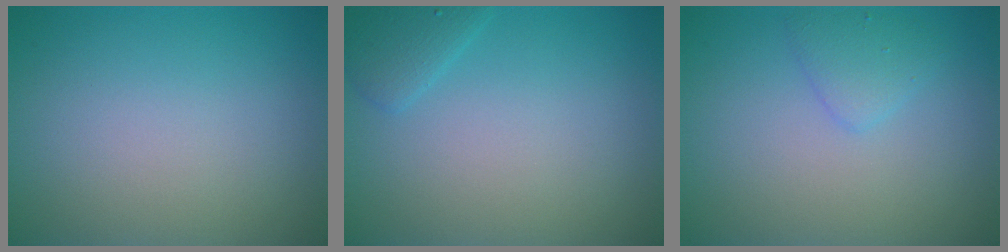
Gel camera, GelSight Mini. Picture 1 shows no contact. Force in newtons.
{"total": 1.6, "press": 1.6, "slide": 0.1}
{"total": 1.7, "press": 1.6, "slide": 0.1}